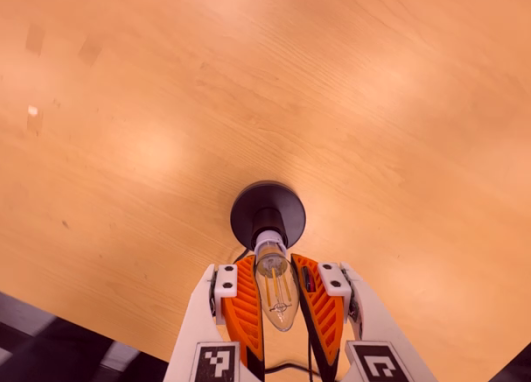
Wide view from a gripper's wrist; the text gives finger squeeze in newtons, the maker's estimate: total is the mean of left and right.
{"total": 16.8, "left": 16.0, "right": 17.6}